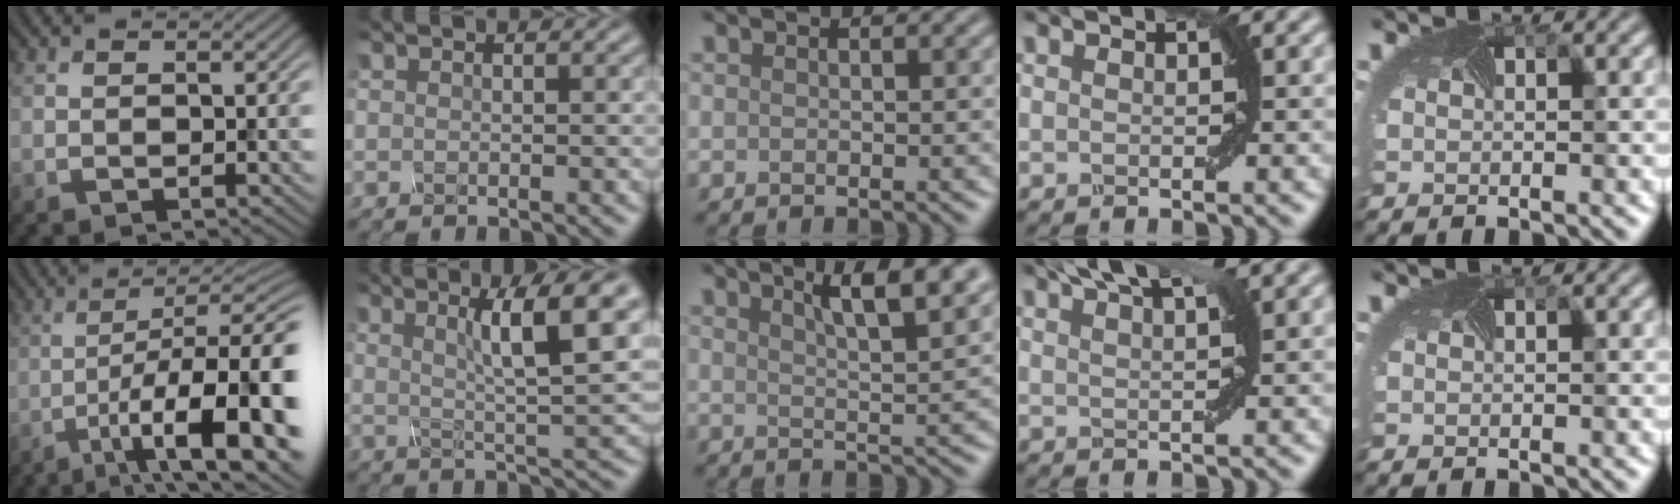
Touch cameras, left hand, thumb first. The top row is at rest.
{"thumb": {"total": 14.8, "force": [-5.6, 3.8, 13.1], "torque": [-0.202, -0.005, -0.081]}, "index": {"total": 7.4, "force": [2.4, 1.2, 6.9], "torque": [-0.100, 0.005, 0.048]}, "middle": {"total": 6.8, "force": [4.0, 1.7, 5.2], "torque": [-0.049, 0.021, 0.048]}, "ring": {"total": 5.5, "force": [3.7, 1.2, 3.8], "torque": [-0.051, 0.026, 0.041]}}